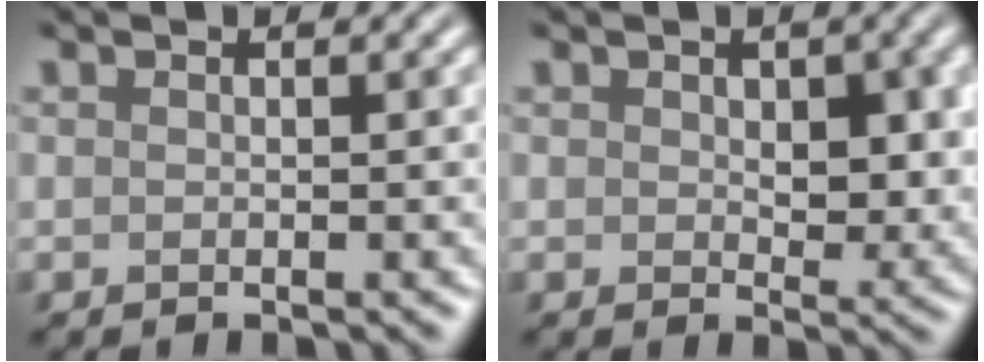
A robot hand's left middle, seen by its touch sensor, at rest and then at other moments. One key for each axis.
{"total": 4.0, "fx": 0.7, "fy": 2.4, "fz": 3.1, "tx": -0.042, "ty": -0.008, "tz": 0.013}